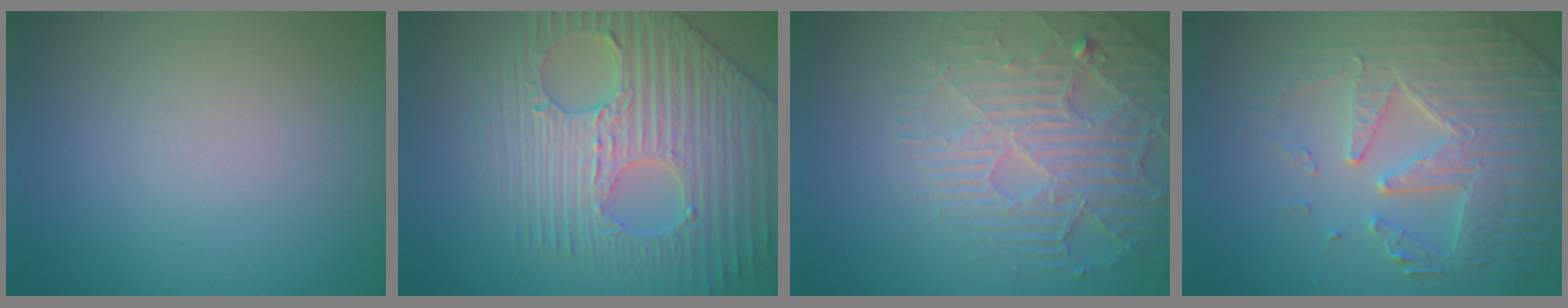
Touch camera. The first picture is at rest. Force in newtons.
{"total": 6.9, "press": 5.8, "slide": 3.6}
{"total": 4.5, "press": 4.2, "slide": 1.7}
{"total": 6.5, "press": 5.4, "slide": 3.6}